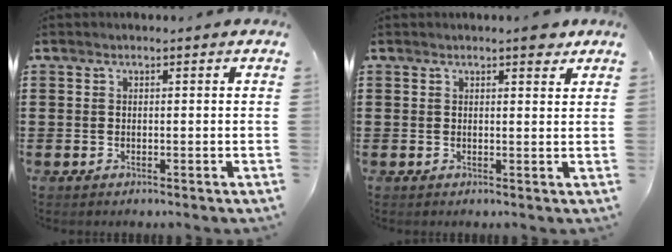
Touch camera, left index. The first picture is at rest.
{"total": 2.6, "force": [2.0, 0.6, 1.6], "torque": [-0.018, -0.001, 0.033]}